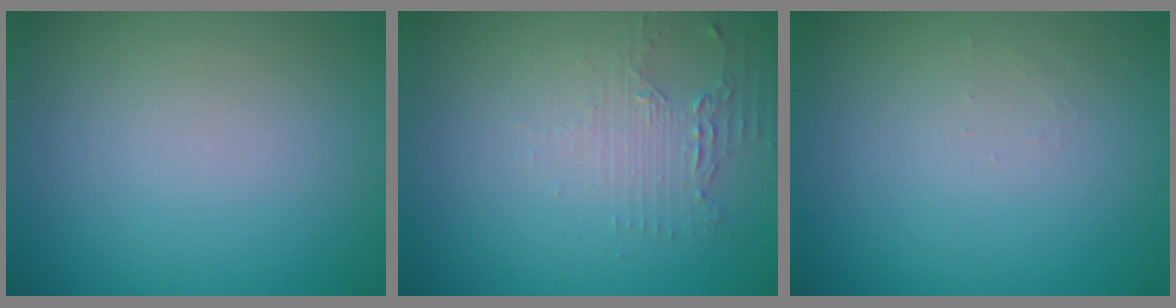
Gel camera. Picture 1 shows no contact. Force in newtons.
{"total": 2.2, "press": 1.8, "slide": 1.2}
{"total": 0.7, "press": 0.7, "slide": 0.1}